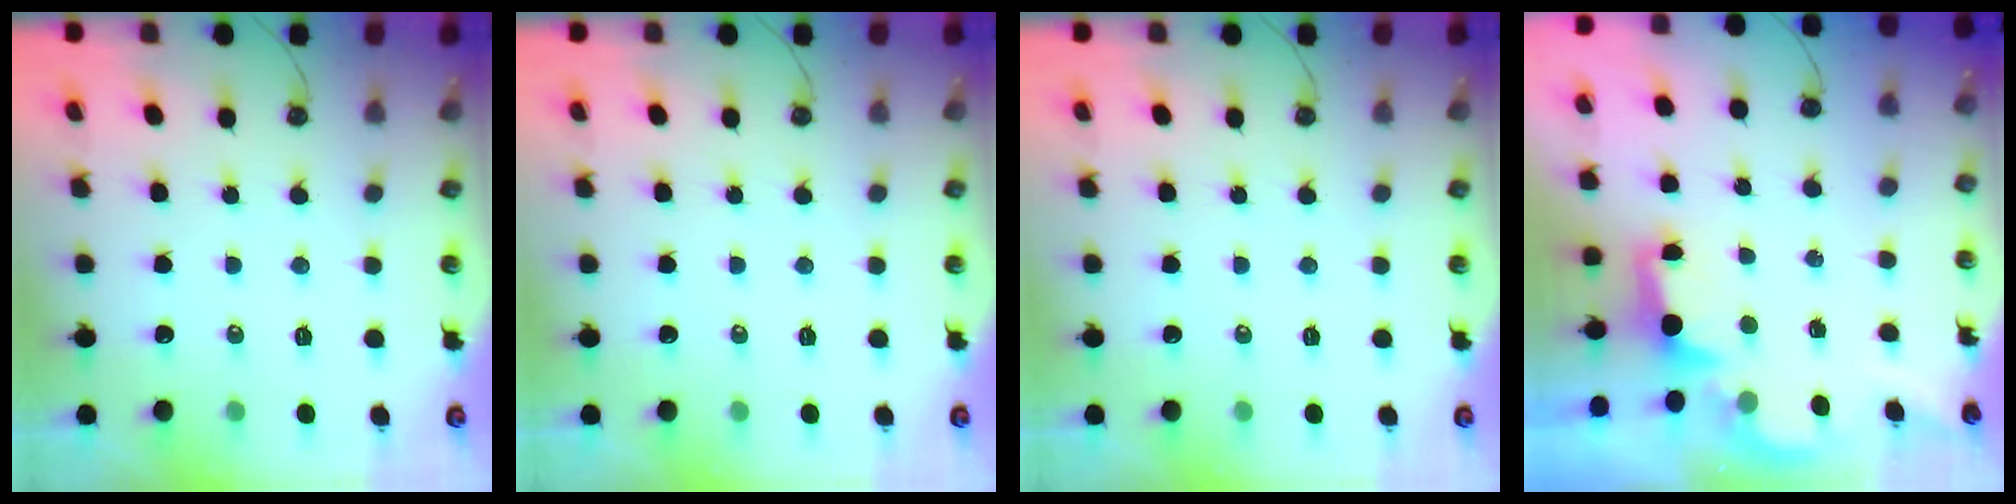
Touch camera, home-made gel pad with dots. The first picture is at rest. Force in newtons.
{"total": 0.0}
{"total": 0.0}
{"total": 2.0, "press": 1.9, "slide": 0.8}